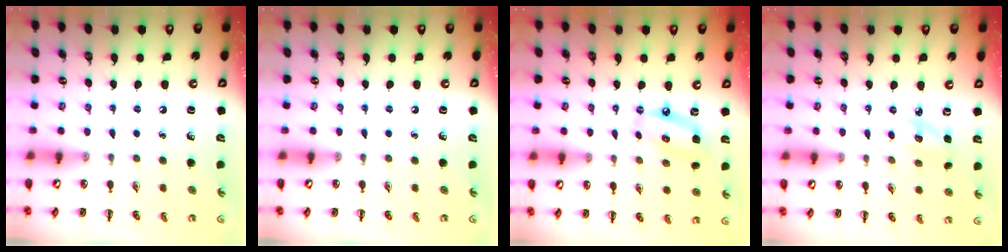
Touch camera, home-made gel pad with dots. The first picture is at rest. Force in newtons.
{"total": 0.0}
{"total": 9.0, "press": 8.7, "slide": 2.3}
{"total": 3.6, "press": 3.5, "slide": 0.9}